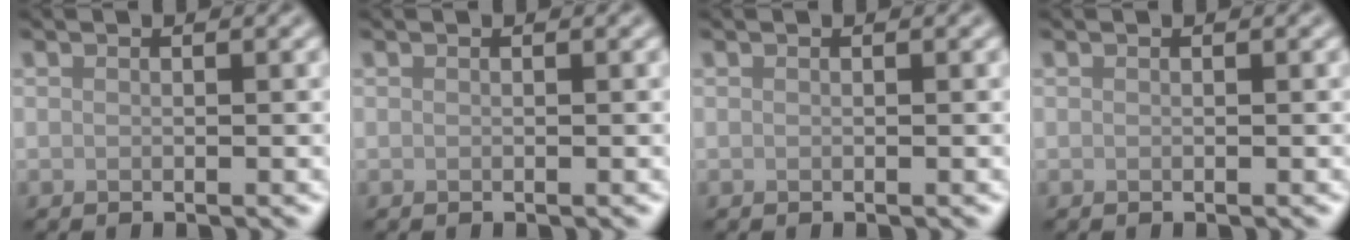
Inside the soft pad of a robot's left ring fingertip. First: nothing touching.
{"total": 0.0}
{"total": 0.0}
{"total": 0.0}